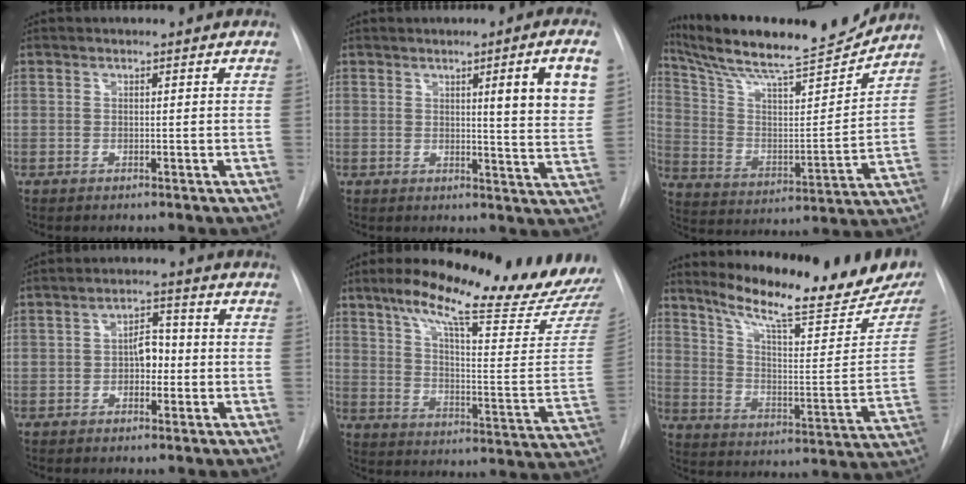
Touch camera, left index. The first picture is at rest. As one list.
[{"total": 9.0, "force": [3.3, -0.1, 8.4], "torque": [-0.103, -0.013, 0.038]}, {"total": 20.7, "force": [19.0, 1.5, 8.2], "torque": [-0.151, -0.021, 0.301]}, {"total": 4.2, "force": [-0.6, 2.5, 3.3], "torque": [-0.049, 0.012, -0.013]}, {"total": 23.0, "force": [19.9, 0.7, 11.6], "torque": [-0.175, -0.069, 0.268]}, {"total": 23.7, "force": [19.6, 3.3, 13.0], "torque": [-0.200, -0.053, 0.268]}]